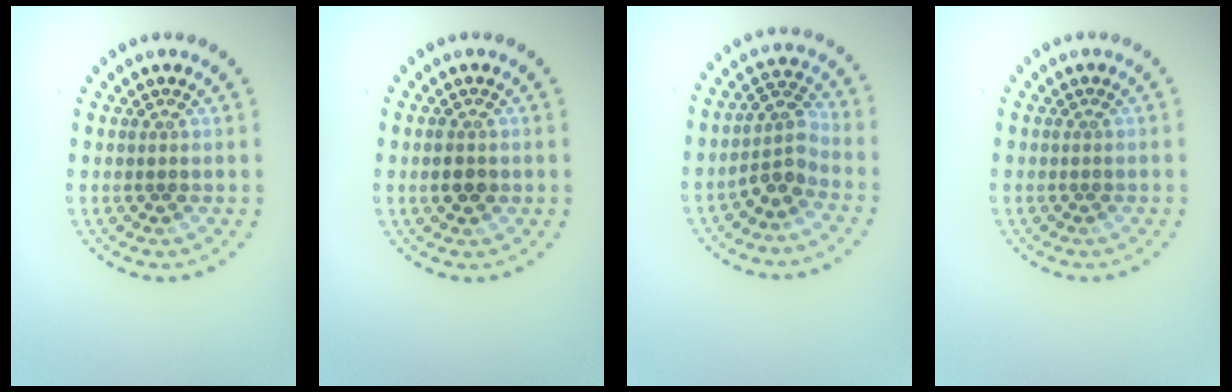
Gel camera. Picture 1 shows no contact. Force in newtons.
{"total": 1.3, "press": 1.3, "slide": 0.1}
{"total": 2.6, "press": 2.0, "slide": 1.7}
{"total": 0.0}